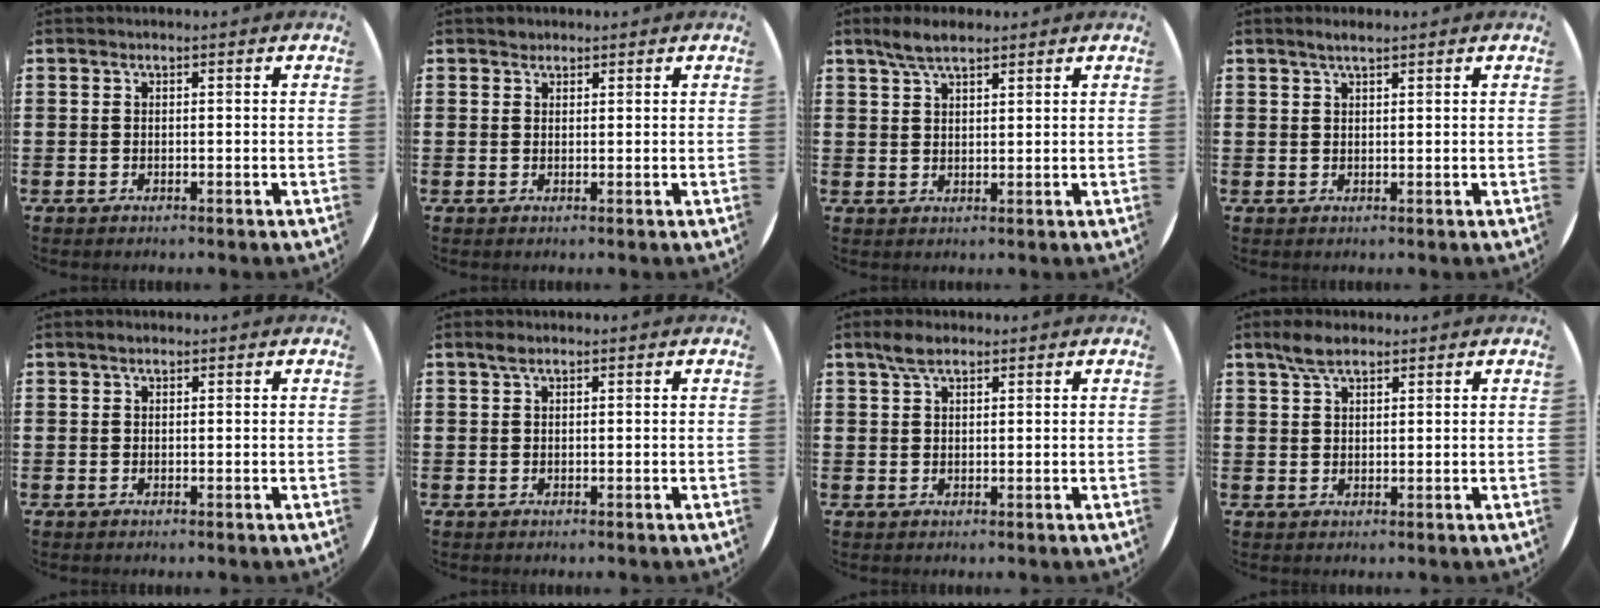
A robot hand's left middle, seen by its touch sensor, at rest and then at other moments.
{"total": 1.0, "force": [0.9, 0.4, -0.1], "torque": [0.010, 0.000, 0.015]}
{"total": 4.0, "force": [3.2, 1.3, 2.0], "torque": [-0.045, 0.004, 0.059]}
{"total": 1.5, "force": [1.3, 0.2, 0.9], "torque": [-0.016, 0.004, 0.022]}
{"total": 0.6, "force": [0.5, 0.3, 0.2], "torque": [0.004, 0.001, 0.007]}
{"total": 1.8, "force": [1.3, 0.9, 0.9], "torque": [-0.011, 0.003, 0.021]}
{"total": 3.2, "force": [2.3, 1.5, 1.6], "torque": [-0.026, 0.006, 0.039]}
{"total": 3.7, "force": [2.8, 1.7, 1.8], "torque": [-0.031, 0.006, 0.050]}